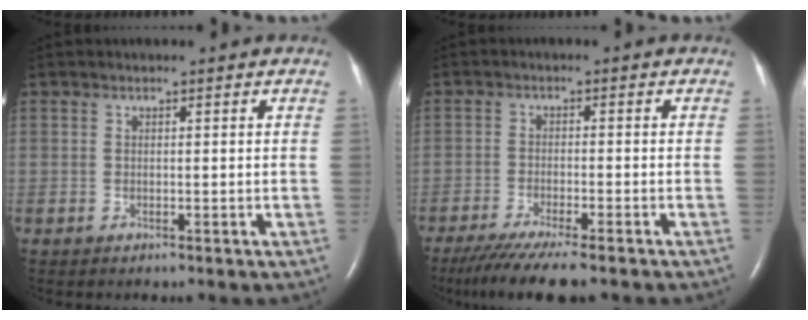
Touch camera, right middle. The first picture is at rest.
{"total": 9.7, "force": [-7.9, 0.5, 5.6], "torque": [-0.090, -0.025, -0.126]}